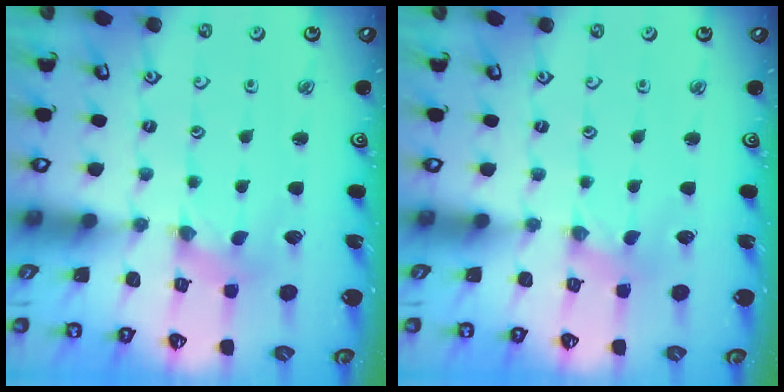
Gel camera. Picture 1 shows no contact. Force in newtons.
{"total": 0.0}